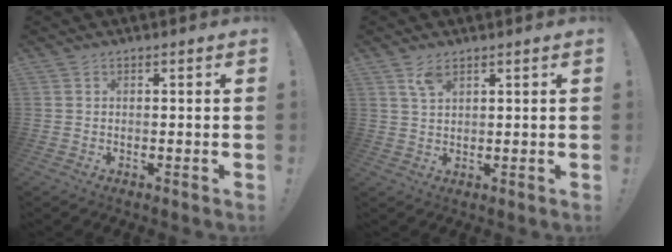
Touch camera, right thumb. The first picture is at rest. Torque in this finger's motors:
{"motor_torque": [0.63, 0.99, 0.14, 0.03, 0.00]}